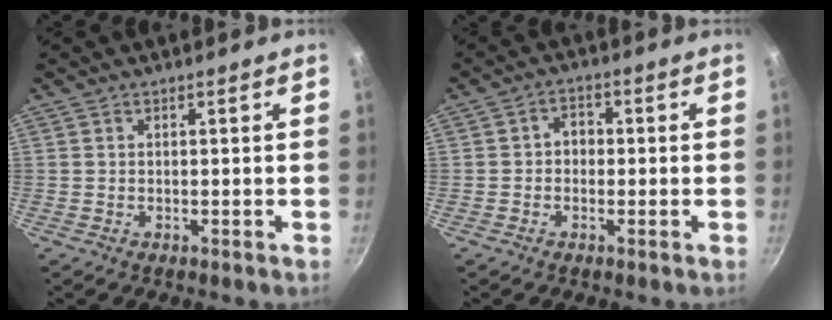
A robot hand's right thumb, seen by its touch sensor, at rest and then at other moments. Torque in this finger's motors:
{"motor_torque": [-0.27, 0.27, -0.04, 0.12, -0.01]}